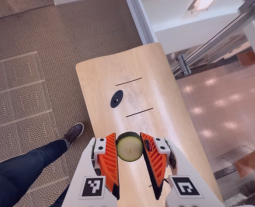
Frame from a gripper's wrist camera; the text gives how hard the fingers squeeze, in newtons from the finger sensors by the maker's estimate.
{"total": 8.7, "left": 8.6, "right": 8.9}